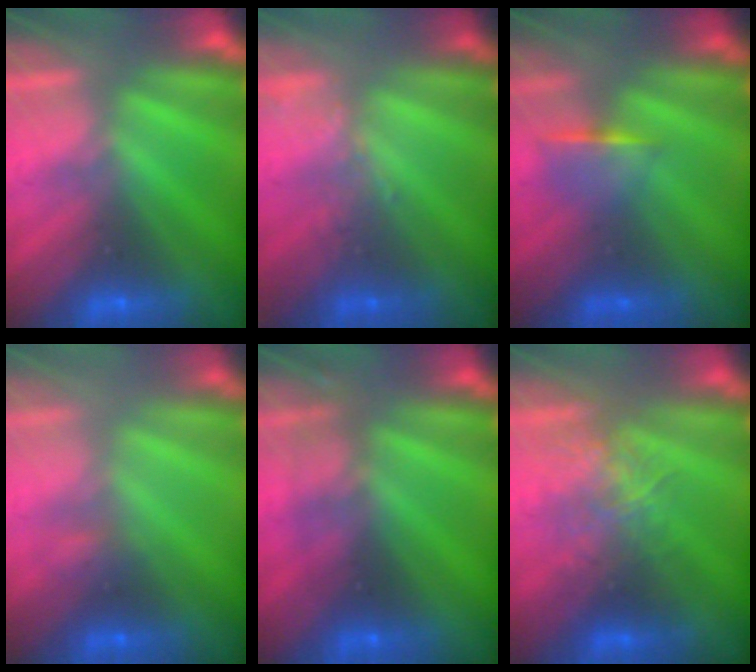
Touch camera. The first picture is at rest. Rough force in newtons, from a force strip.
{"total": 1.9}
{"total": 1.2}
{"total": 2.1}
{"total": 2.7}
{"total": 2.6}